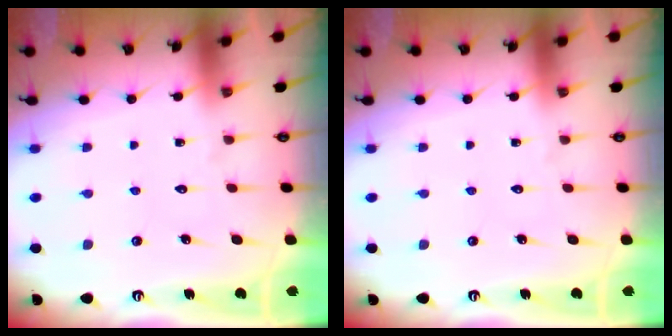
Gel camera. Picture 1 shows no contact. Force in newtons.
{"total": 0.0}